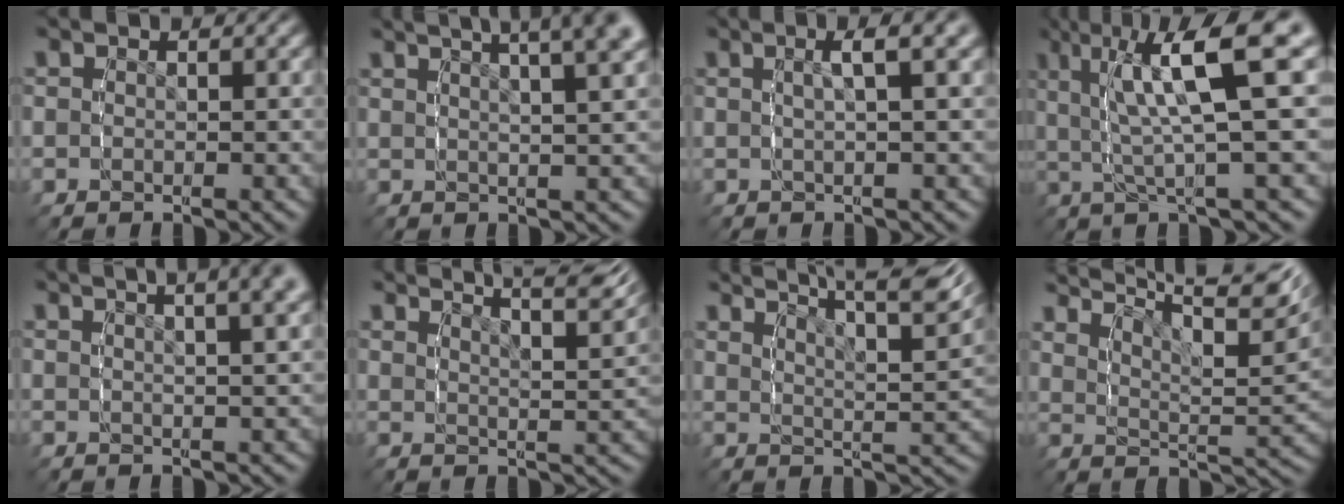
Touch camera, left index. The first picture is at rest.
{"total": 10.5, "force": [6.5, 4.0, 7.2], "torque": [-0.087, 0.029, 0.092]}
{"total": 3.1, "force": [1.3, -0.4, 2.8], "torque": [-0.036, 0.018, 0.018]}
{"total": 8.1, "force": [2.7, 1.3, 7.5], "torque": [-0.119, 0.019, 0.040]}
{"total": 7.3, "force": [4.6, 2.0, 5.3], "torque": [-0.058, 0.028, 0.061]}
{"total": 8.8, "force": [7.0, 2.2, 5.0], "torque": [-0.058, 0.016, 0.100]}
{"total": 10.0, "force": [7.3, 2.9, 6.1], "torque": [-0.066, 0.019, 0.102]}
{"total": 13.1, "force": [9.1, 4.4, 8.3], "torque": [-0.091, 0.034, 0.121]}